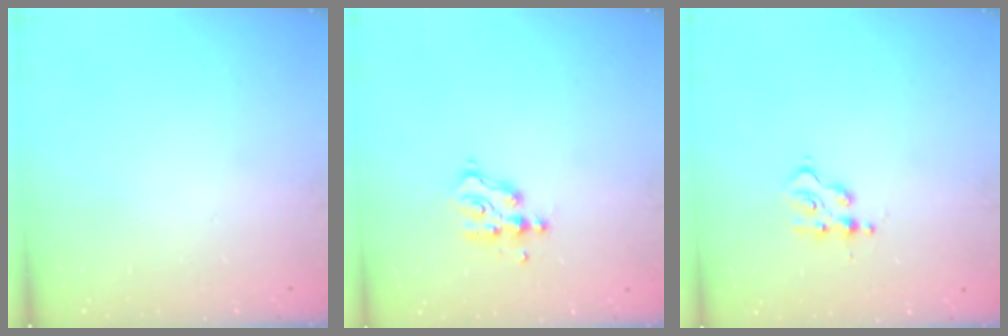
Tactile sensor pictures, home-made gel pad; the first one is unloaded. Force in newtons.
{"total": 5.9, "press": 5.9, "slide": 0.3}
{"total": 3.5, "press": 3.5, "slide": 0.5}